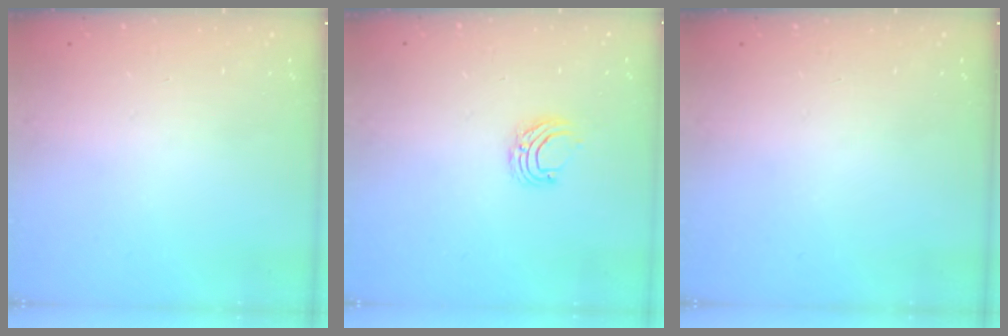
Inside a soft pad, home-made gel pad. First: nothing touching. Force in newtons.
{"total": 5.6, "press": 5.6, "slide": 0.6}
{"total": 0.0}